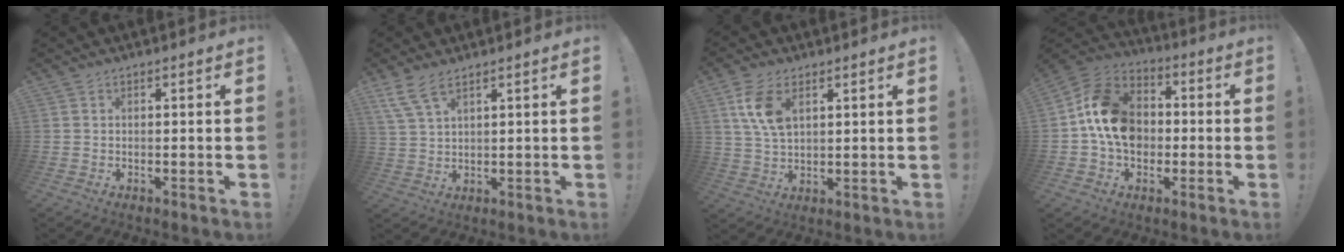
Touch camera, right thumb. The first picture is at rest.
{"total": 6.6, "force": [4.8, 2.1, 4.0], "torque": [-0.081, -0.018, 0.093]}
{"total": 9.2, "force": [3.9, 5.1, 6.5], "torque": [-0.130, -0.008, 0.074]}
{"total": 17.0, "force": [0.2, 13.7, 10.1], "torque": [-0.155, 0.017, 0.009]}